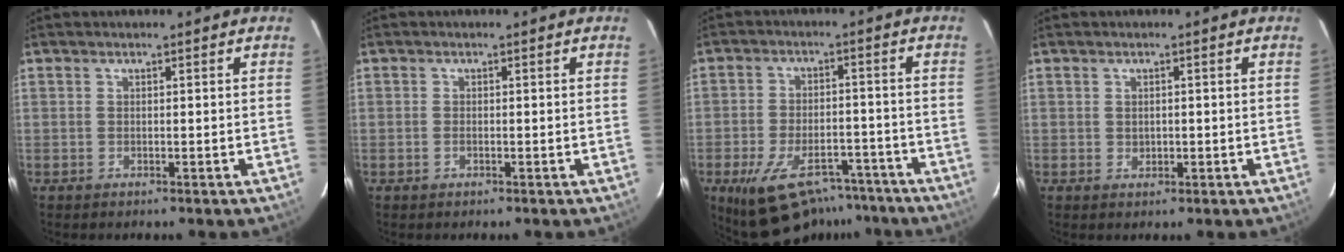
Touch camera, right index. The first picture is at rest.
{"total": 0.7, "force": [-0.3, 0.5, 0.5], "torque": [-0.010, 0.000, -0.007]}
{"total": 15.0, "force": [-10.5, 7.3, 7.8], "torque": [-0.161, -0.001, -0.149]}
{"total": 1.3, "force": [0.1, 1.1, 0.6], "torque": [-0.008, 0.002, 0.004]}